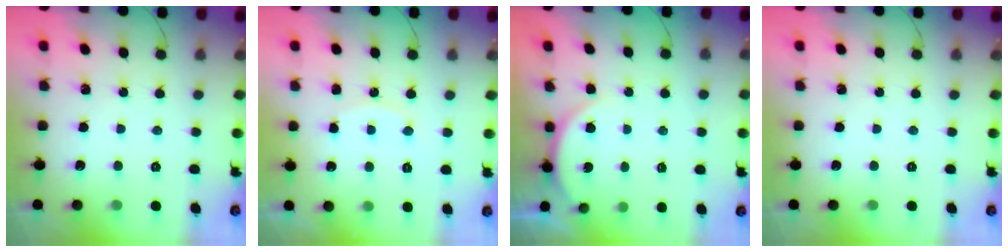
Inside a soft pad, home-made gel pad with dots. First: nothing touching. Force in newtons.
{"total": 3.7, "press": 3.7, "slide": 0.4}
{"total": 4.0, "press": 4.0, "slide": 0.5}
{"total": 0.0}